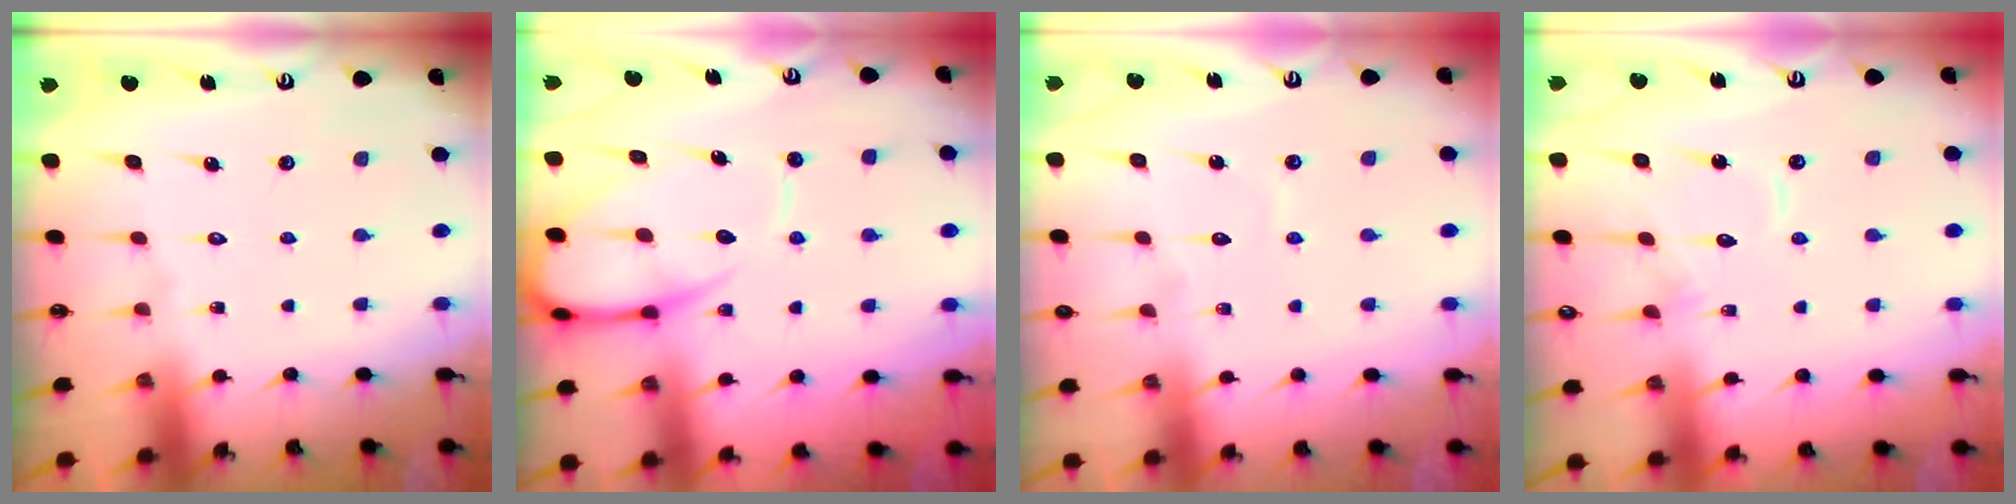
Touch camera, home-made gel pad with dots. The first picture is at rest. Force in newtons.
{"total": 10.2, "press": 10.1, "slide": 1.3}
{"total": 3.3, "press": 3.2, "slide": 0.3}
{"total": 10.3, "press": 10.2, "slide": 0.7}